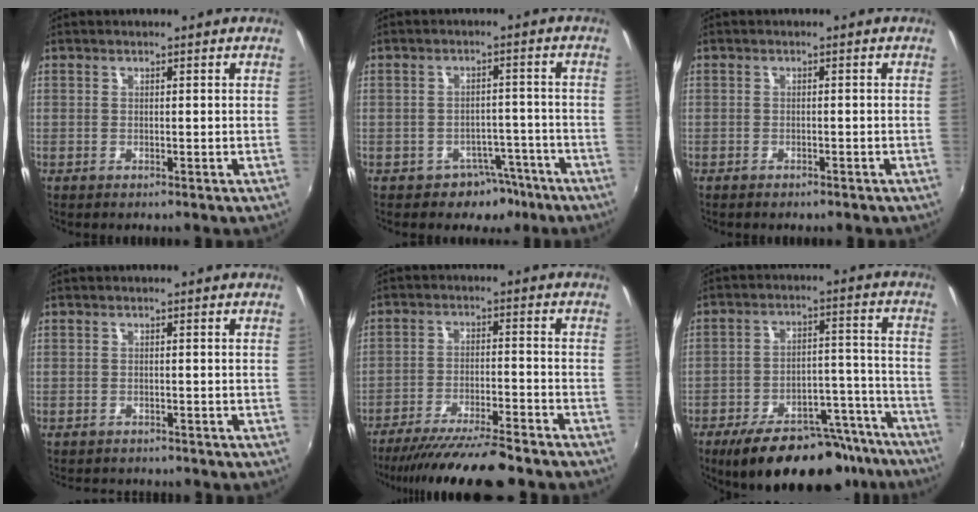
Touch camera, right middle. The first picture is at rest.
{"total": 5.7, "force": [-4.0, 4.0, 1.1], "torque": [-0.021, 0.023, -0.044]}
{"total": 2.1, "force": [-1.8, 0.8, 0.7], "torque": [-0.017, -0.011, -0.027]}
{"total": 3.7, "force": [-3.5, 1.2, 0.8], "torque": [-0.024, -0.017, -0.052]}
{"total": 15.4, "force": [-13.6, 1.1, 7.2], "torque": [-0.144, -0.025, -0.214]}
{"total": 21.9, "force": [-17.5, 8.1, 10.4], "torque": [-0.167, 0.021, -0.228]}